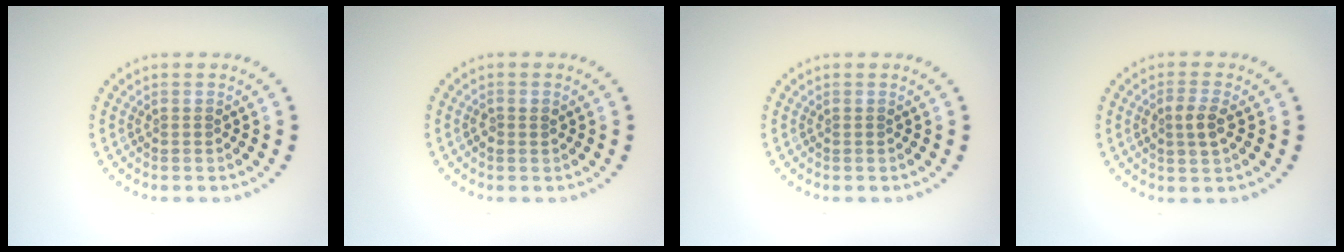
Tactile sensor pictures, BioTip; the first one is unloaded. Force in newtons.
{"total": 0.9, "press": 0.8, "slide": 0.2}
{"total": 0.0}
{"total": 2.1, "press": 2.1, "slide": 0.4}